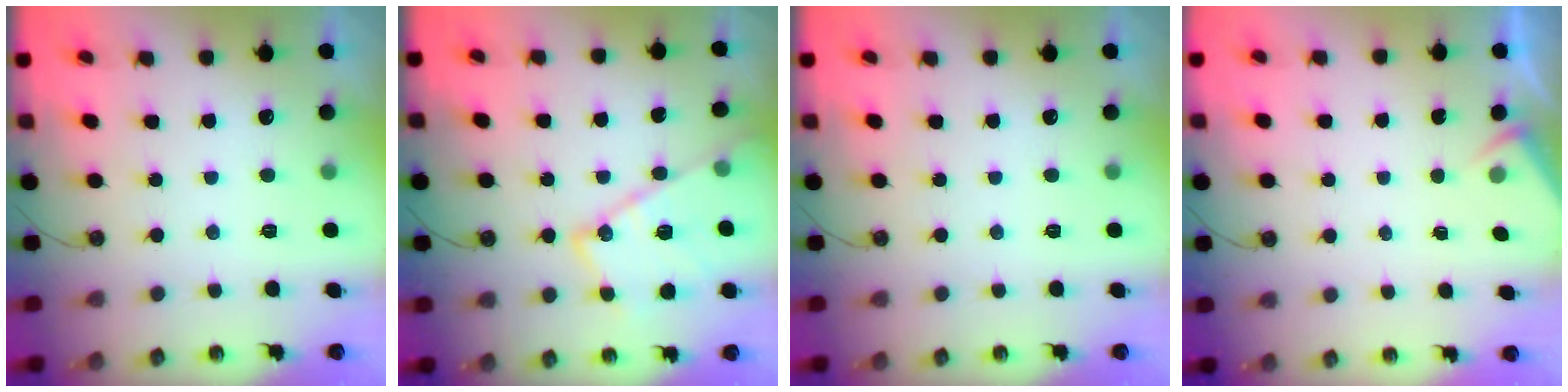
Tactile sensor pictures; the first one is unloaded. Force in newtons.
{"total": 15.5, "press": 15.5, "slide": 0.7}
{"total": 0.0}
{"total": 2.6, "press": 2.6, "slide": 0.4}